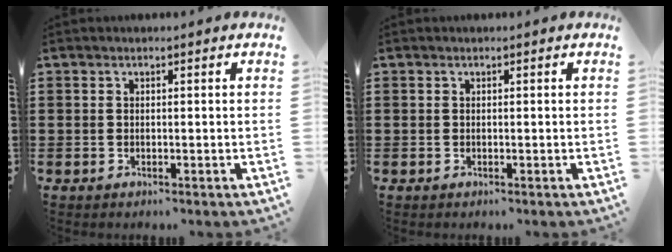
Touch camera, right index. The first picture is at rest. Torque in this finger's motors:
{"motor_torque": [-0.14, 1.20, 0.00, 0.01]}